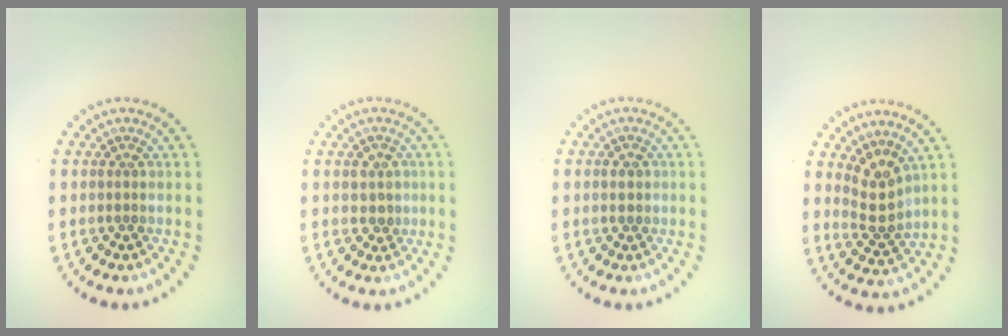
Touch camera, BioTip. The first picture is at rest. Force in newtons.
{"total": 1.6, "press": 1.5, "slide": 0.5}
{"total": 1.3, "press": 1.3, "slide": 0.1}
{"total": 2.7, "press": 2.2, "slide": 1.6}